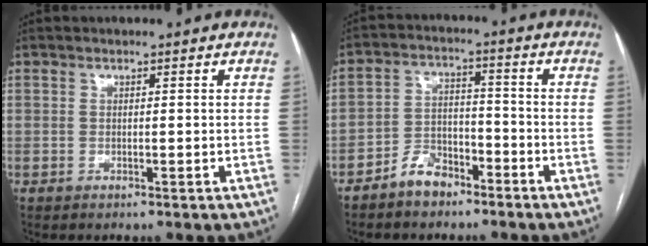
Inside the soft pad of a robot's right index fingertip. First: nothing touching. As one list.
[{"total": 5.6, "force": [-4.1, 3.2, 2.0], "torque": [-0.036, 0.013, -0.075]}]